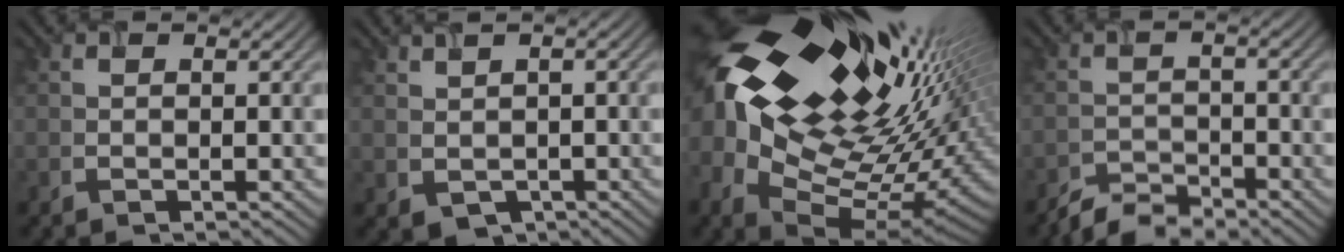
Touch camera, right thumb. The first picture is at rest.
{"total": 2.5, "force": [0.1, 1.9, 1.7], "torque": [-0.035, -0.011, 0.009]}
{"total": 21.4, "force": [6.8, 12.0, 16.3], "torque": [-0.321, 0.003, 0.136]}
{"total": 3.1, "force": [-3.1, 0.4, 0.7], "torque": [-0.011, 0.000, -0.063]}